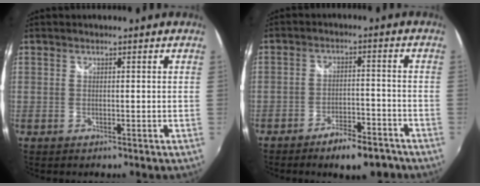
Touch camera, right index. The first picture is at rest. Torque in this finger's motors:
{"motor_torque": [0.60, -0.39, 0.31, 0.02]}